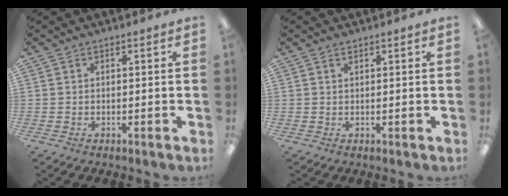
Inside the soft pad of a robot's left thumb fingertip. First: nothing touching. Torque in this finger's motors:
{"motor_torque": [-0.08, -0.09, -0.37, 0.20, 0.06]}